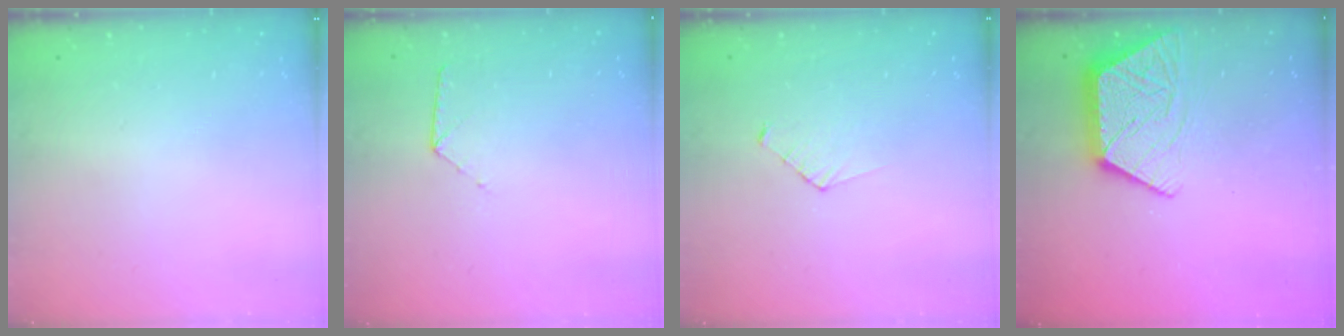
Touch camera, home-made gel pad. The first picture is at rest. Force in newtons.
{"total": 6.5, "press": 6.5, "slide": 0.6}
{"total": 3.8, "press": 3.8, "slide": 0.4}
{"total": 13.1, "press": 13.1, "slide": 1.0}